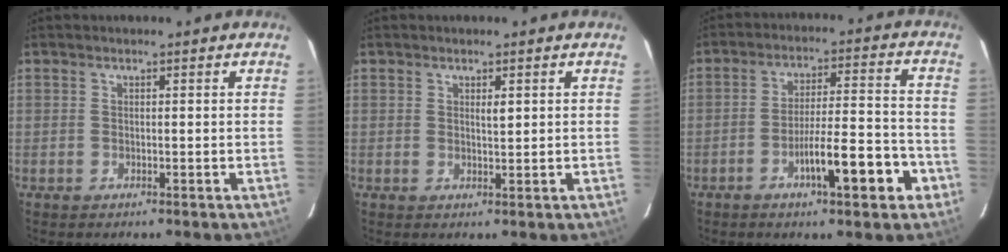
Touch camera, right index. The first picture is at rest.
{"total": 1.3, "force": [0.6, 0.3, 1.1], "torque": [-0.019, -0.003, 0.009]}
{"total": 10.8, "force": [-5.1, 1.6, 9.4], "torque": [-0.148, 0.014, -0.074]}